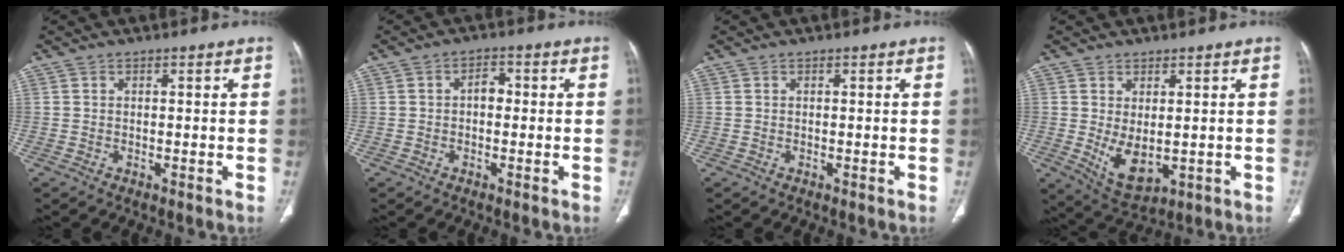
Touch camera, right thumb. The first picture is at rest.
{"total": 2.6, "force": [-0.1, 1.8, 1.9], "torque": [-0.020, 0.010, -0.009]}
{"total": 0.0}
{"total": 6.9, "force": [-0.3, 3.6, 5.9], "torque": [-0.094, -0.015, 0.017]}